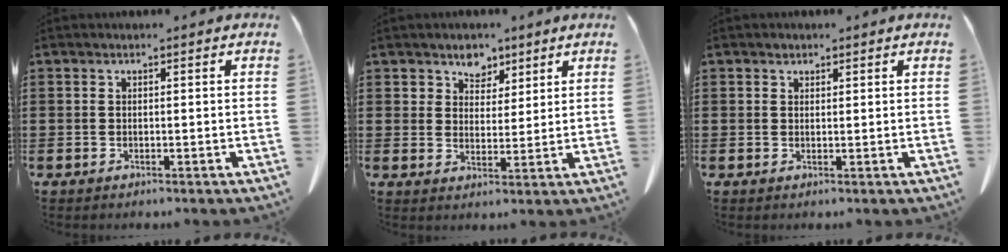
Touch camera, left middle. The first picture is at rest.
{"total": 4.4, "force": [3.2, 3.1, 0.1], "torque": [-0.017, -0.003, 0.055]}
{"total": 0.9, "force": [0.7, 0.5, 0.1], "torque": [-0.005, 0.001, 0.014]}